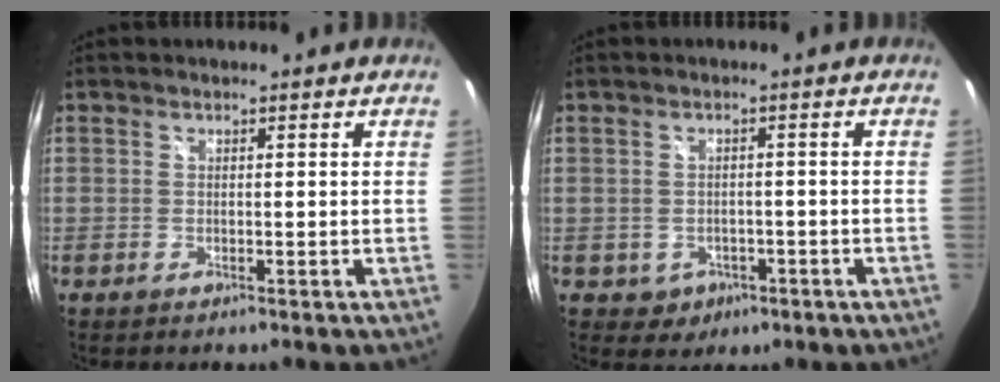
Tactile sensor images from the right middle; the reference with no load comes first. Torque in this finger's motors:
{"motor_torque": [-0.23, -0.16, 0.05, -0.01]}